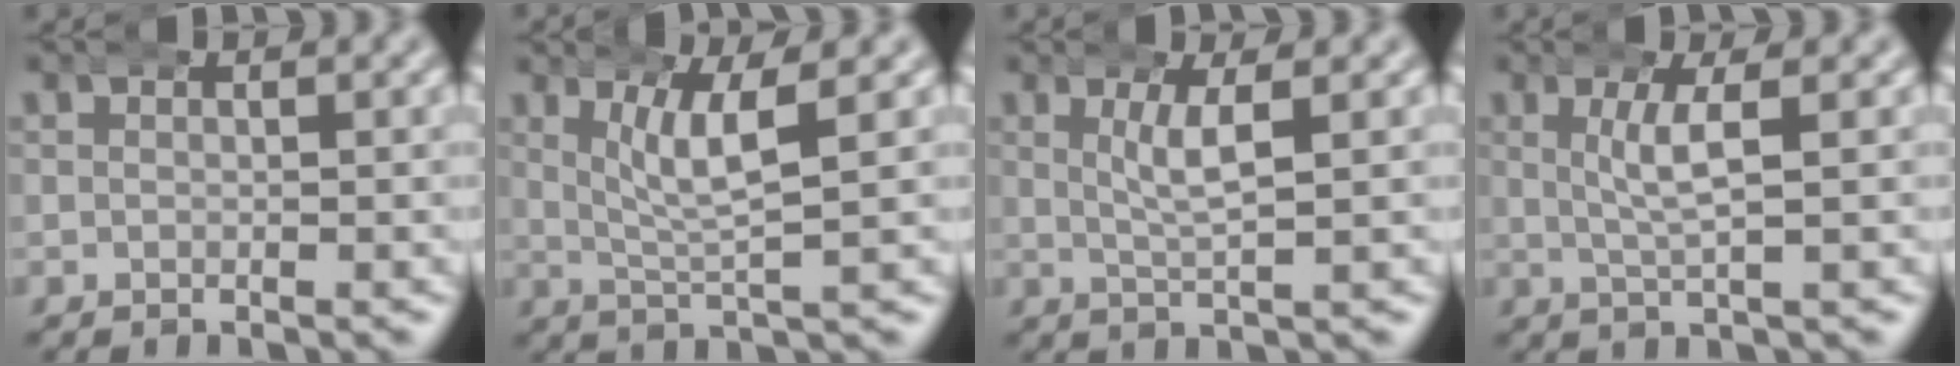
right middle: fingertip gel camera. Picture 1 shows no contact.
{"total": 4.2, "force": [2.0, 0.5, 3.7], "torque": [-0.064, -0.002, 0.037]}
{"total": 2.7, "force": [1.1, -0.1, 2.5], "torque": [-0.050, 0.000, 0.022]}
{"total": 2.6, "force": [0.7, -0.3, 2.5], "torque": [-0.048, 0.001, 0.015]}